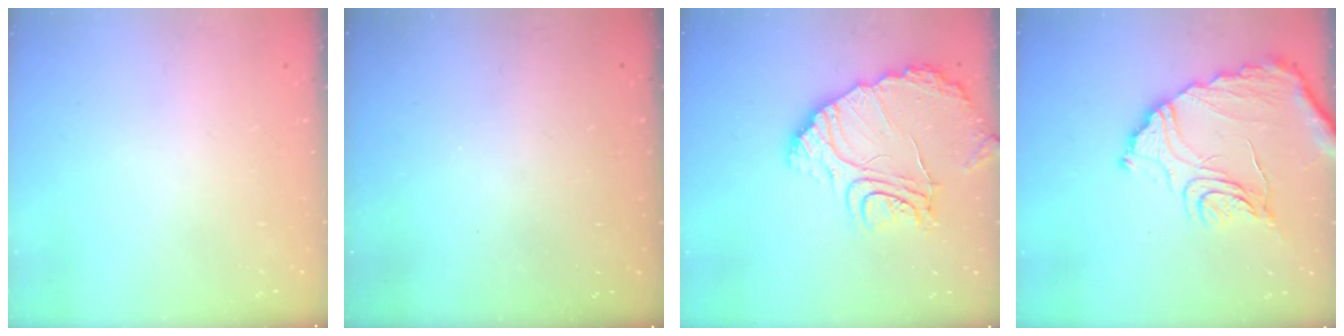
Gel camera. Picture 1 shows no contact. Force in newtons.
{"total": 3.2, "press": 3.2, "slide": 0.1}
{"total": 15.4, "press": 15.3, "slide": 1.6}
{"total": 15.1, "press": 15.0, "slide": 1.7}